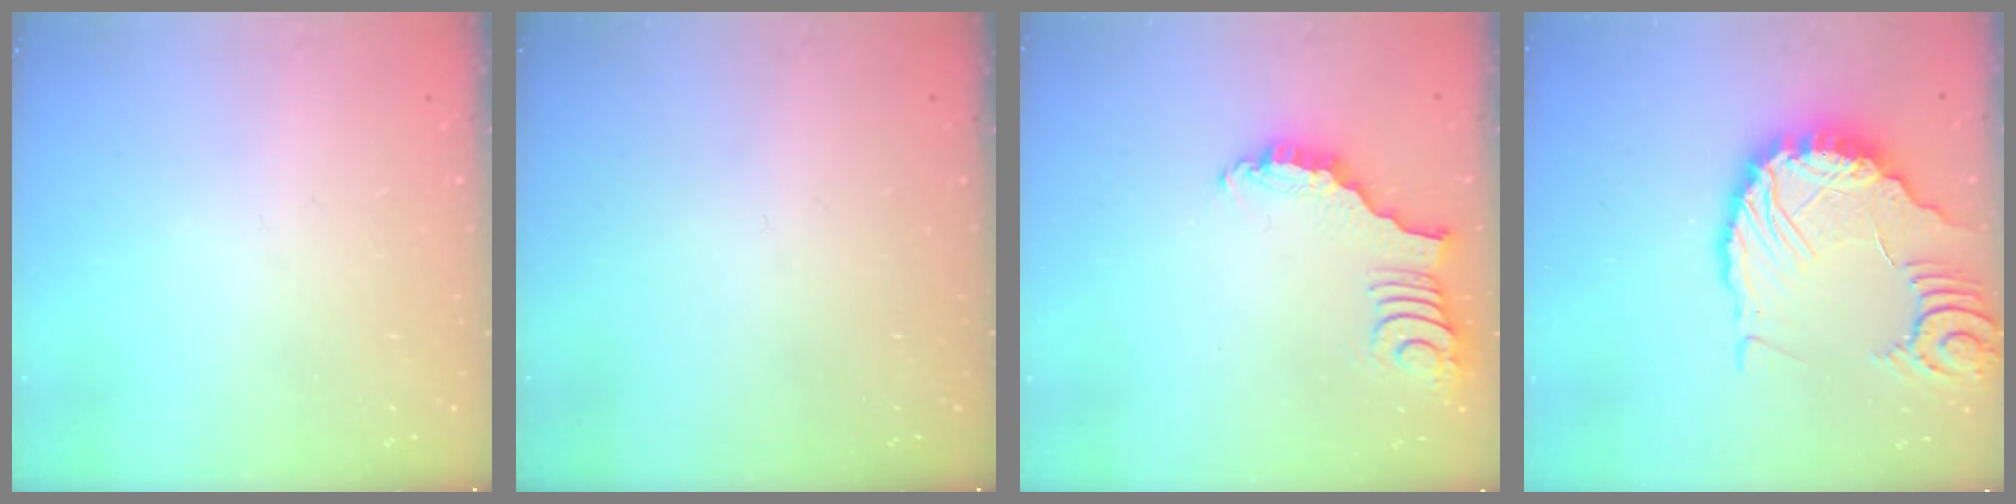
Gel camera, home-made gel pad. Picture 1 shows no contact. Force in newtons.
{"total": 0.0}
{"total": 2.7, "press": 2.7, "slide": 0.4}
{"total": 10.8, "press": 10.7, "slide": 1.3}